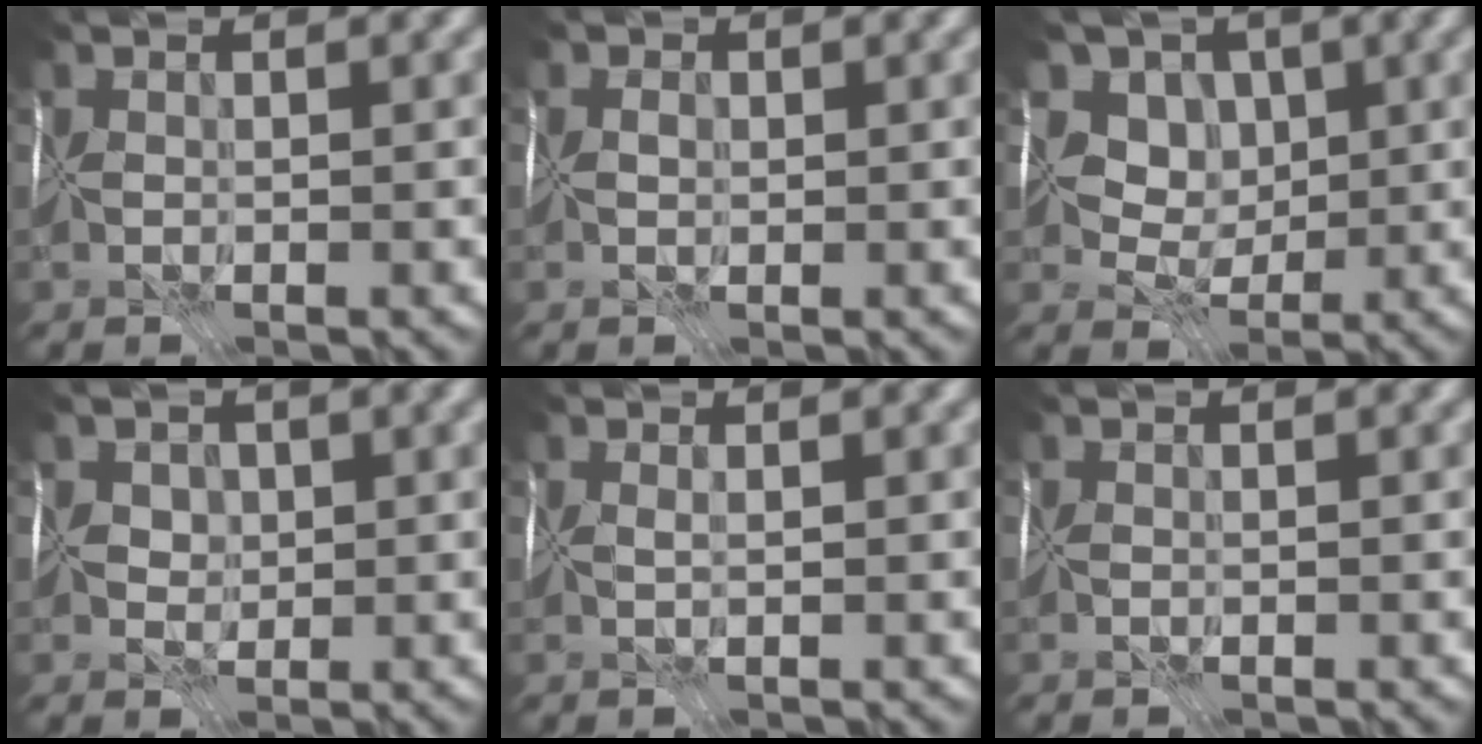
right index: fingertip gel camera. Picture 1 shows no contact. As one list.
[{"total": 2.4, "force": [0.5, 1.9, 1.3], "torque": [-0.014, 0.015, -0.004]}, {"total": 6.4, "force": [3.0, 5.1, 2.5], "torque": [-0.013, 0.005, 0.031]}, {"total": 2.5, "force": [1.5, 1.9, 0.9], "torque": [0.003, 0.016, 0.017]}, {"total": 0.8, "force": [0.3, -0.7, 0.1], "torque": [-0.001, 0.001, 0.013]}, {"total": 0.0}]